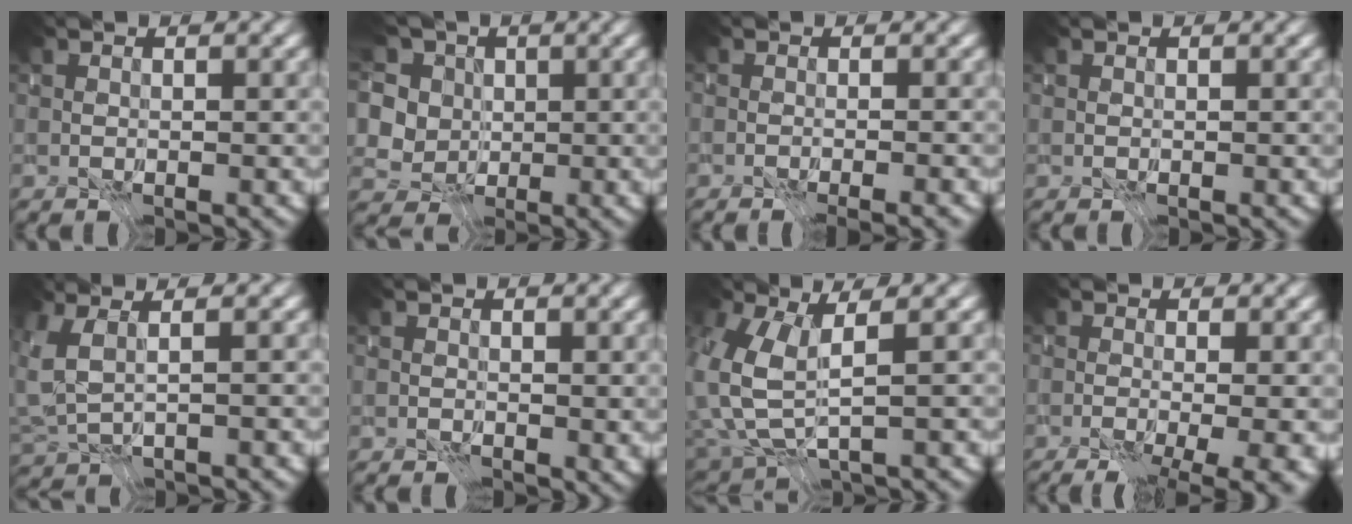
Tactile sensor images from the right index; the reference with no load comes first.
{"total": 8.4, "force": [1.2, 7.2, 4.0], "torque": [-0.109, 0.020, -0.004]}
{"total": 2.4, "force": [-2.3, -0.1, 0.8], "torque": [0.018, -0.009, -0.043]}
{"total": 0.0}
{"total": 2.0, "force": [-0.5, -1.9, 0.5], "torque": [-0.017, -0.016, 0.000]}
{"total": 1.9, "force": [0.6, 1.4, 1.1], "torque": [-0.010, -0.008, 0.004]}
{"total": 3.1, "force": [-1.6, -0.9, 2.5], "torque": [-0.068, -0.031, -0.015]}
{"total": 7.9, "force": [-3.1, 2.9, 6.6], "torque": [-0.092, -0.028, -0.009]}